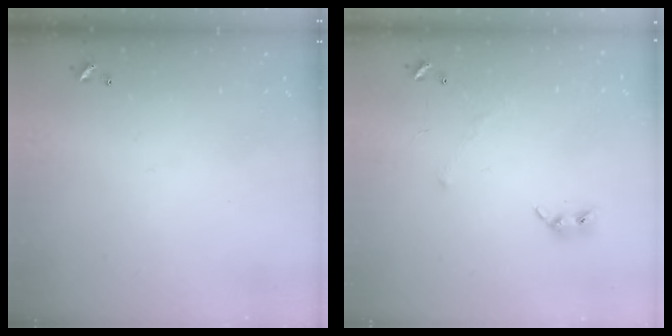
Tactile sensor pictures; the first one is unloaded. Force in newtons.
{"total": 4.2, "press": 4.2, "slide": 0.9}